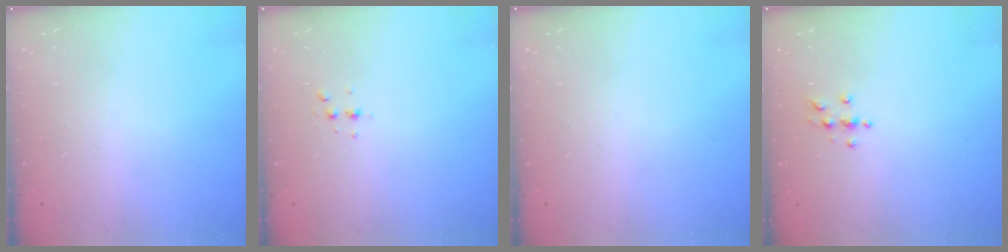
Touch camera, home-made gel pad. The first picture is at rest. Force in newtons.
{"total": 3.1, "press": 3.0, "slide": 0.9}
{"total": 0.0}
{"total": 4.3, "press": 4.3, "slide": 0.5}